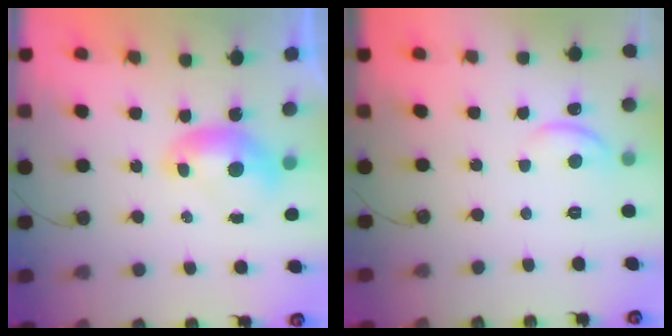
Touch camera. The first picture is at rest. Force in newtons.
{"total": 2.8, "press": 2.7, "slide": 0.4}